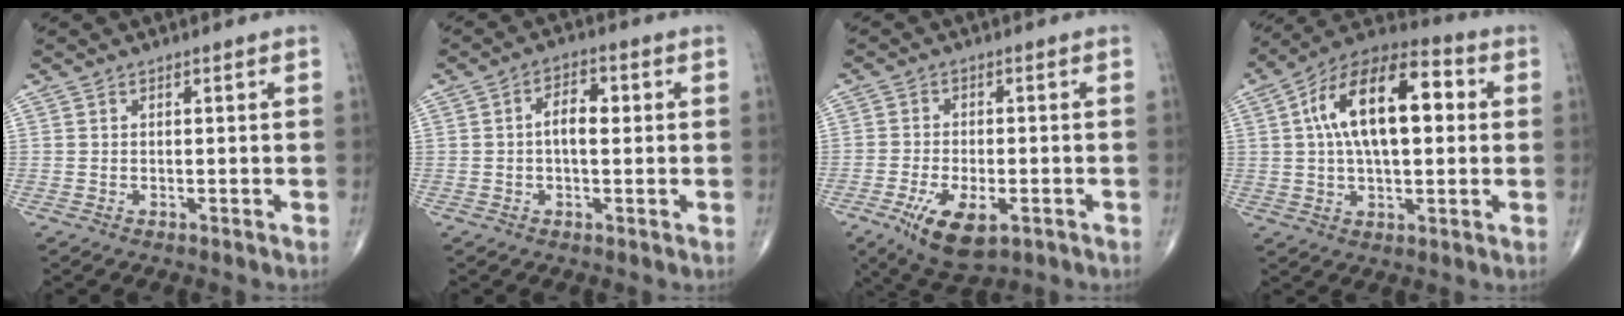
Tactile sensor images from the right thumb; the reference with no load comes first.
{"total": 5.0, "force": [0.3, 2.6, 4.2], "torque": [-0.067, 0.016, 0.000]}
{"total": 9.6, "force": [-4.2, 4.4, 7.4], "torque": [-0.130, -0.001, -0.065]}
{"total": 18.9, "force": [3.2, 9.2, 16.1], "torque": [-0.260, 0.032, 0.042]}